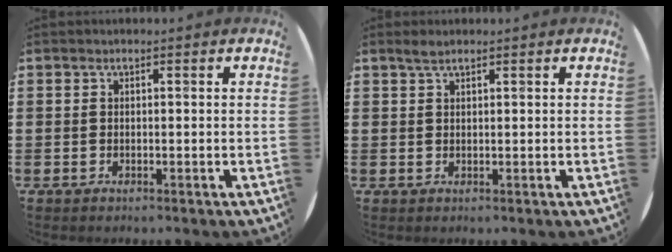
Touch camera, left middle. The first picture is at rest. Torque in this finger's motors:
{"motor_torque": [0.41, -0.32, -0.02, -0.01]}